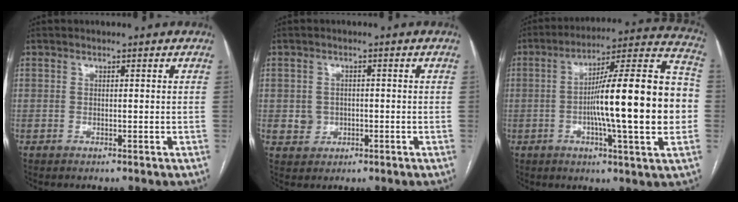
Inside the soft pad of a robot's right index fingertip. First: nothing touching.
{"total": 2.9, "force": [-0.2, 2.7, 0.8], "torque": [-0.008, 0.004, 0.004]}
{"total": 22.2, "force": [-2.0, 1.5, 22.1], "torque": [-0.297, 0.023, -0.037]}